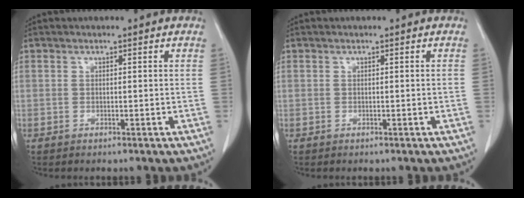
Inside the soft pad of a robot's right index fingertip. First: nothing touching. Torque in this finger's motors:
{"motor_torque": [0.09, 0.07, 0.05, 0.02]}